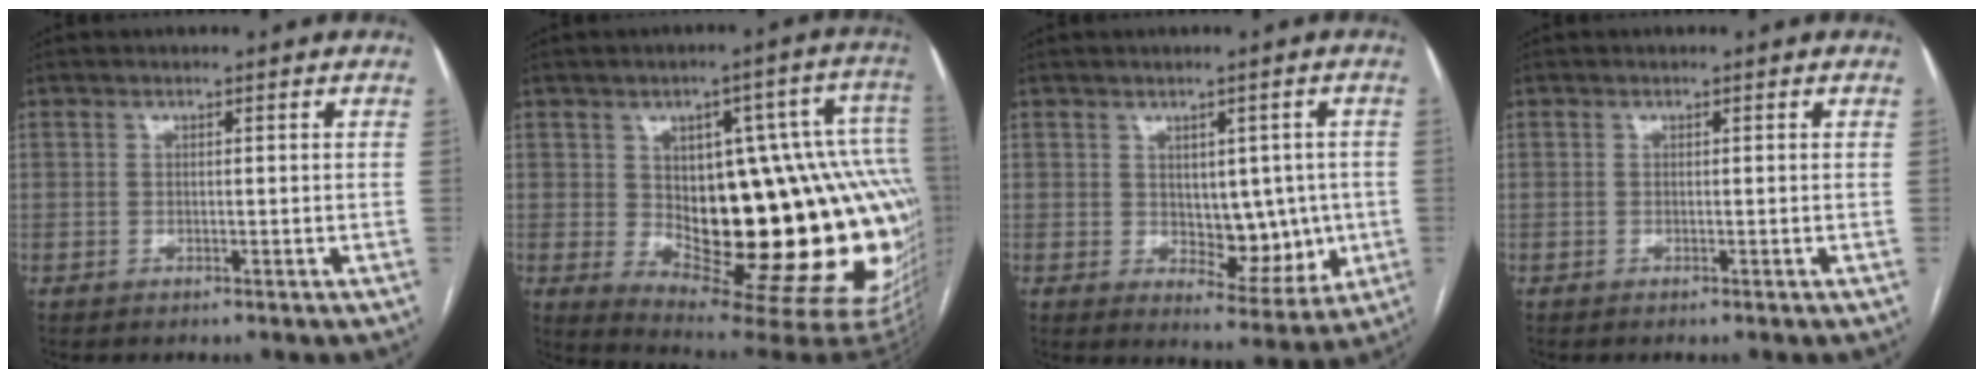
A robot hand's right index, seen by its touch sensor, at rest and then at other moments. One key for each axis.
{"total": 28.5, "fx": -1.4, "fy": 8.8, "fz": 27.0, "tx": -0.277, "ty": 0.030, "tz": 0.009}
{"total": 7.8, "fx": 0.0, "fy": 4.6, "fz": 6.2, "tx": -0.065, "ty": 0.005, "tz": 0.019}
{"total": 0.0}